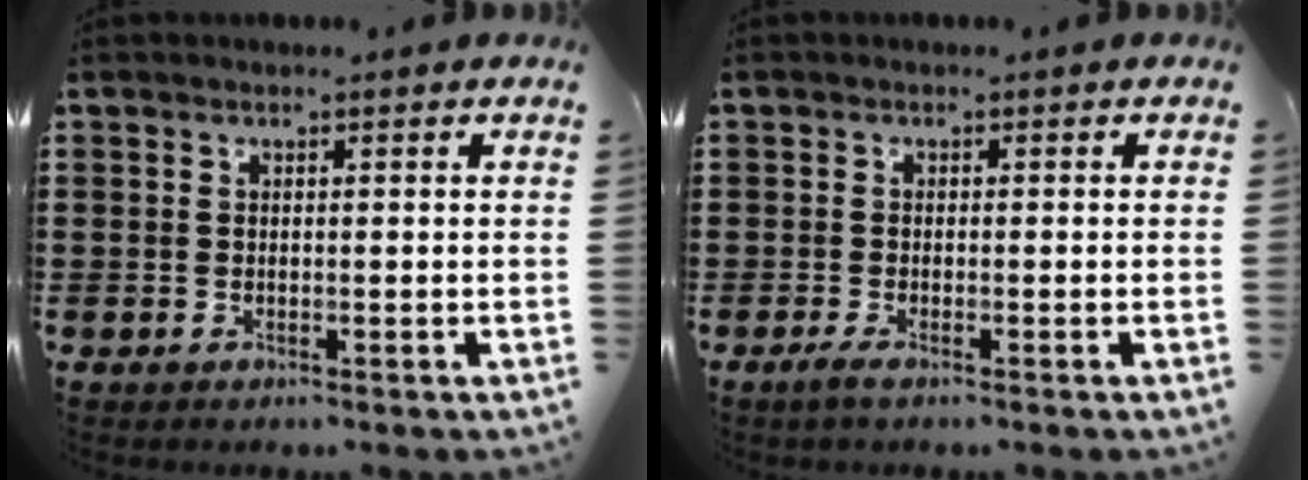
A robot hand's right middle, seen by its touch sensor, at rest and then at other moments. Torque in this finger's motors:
{"motor_torque": [0.38, -0.28, 0.01, 0.03]}